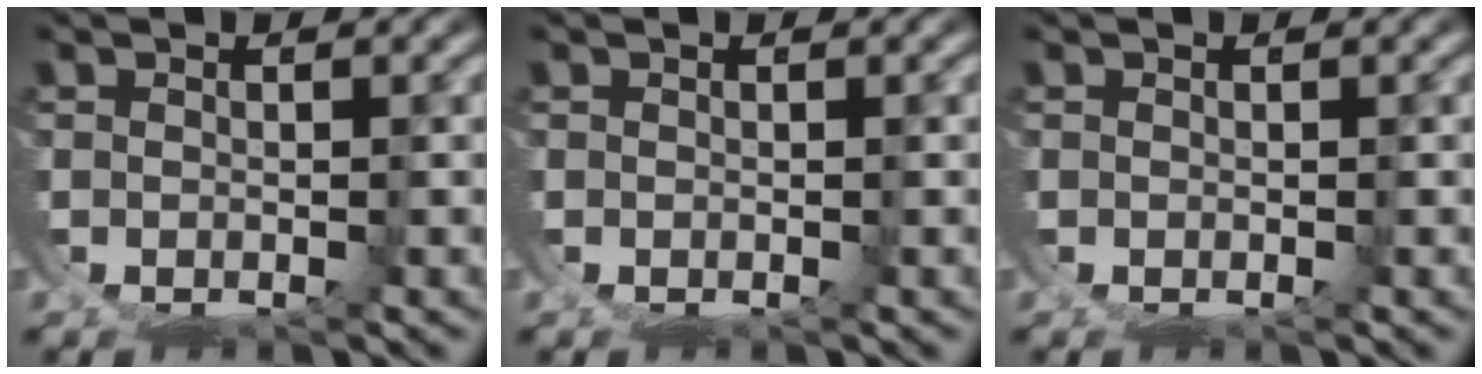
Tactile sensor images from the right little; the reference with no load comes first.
{"total": 0.0}
{"total": 0.0}